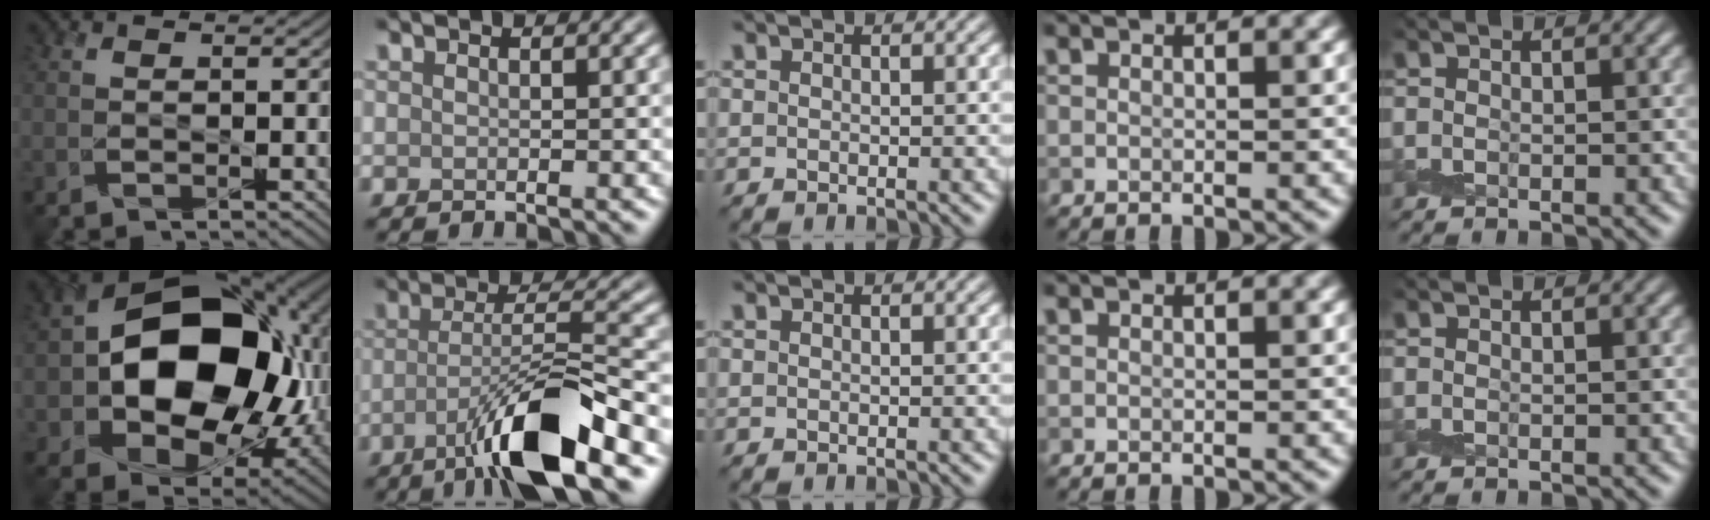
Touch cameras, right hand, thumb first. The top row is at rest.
{"thumb": {"total": 16.7, "force": [0.4, 12.4, 11.2], "torque": [-0.180, -0.015, 0.016]}, "index": {"total": 8.8, "force": [-4.7, 1.3, 7.3], "torque": [-0.121, 0.009, -0.087]}}